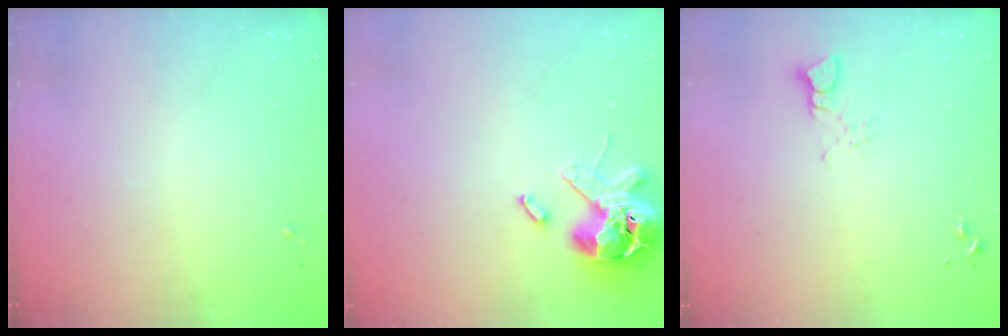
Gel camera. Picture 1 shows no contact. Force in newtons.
{"total": 12.8, "press": 12.6, "slide": 2.0}
{"total": 3.2, "press": 3.1, "slide": 0.4}